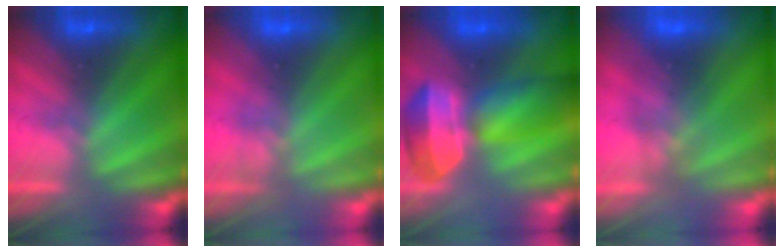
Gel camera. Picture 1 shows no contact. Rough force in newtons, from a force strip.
{"total": 1.8}
{"total": 5.8}
{"total": 10.3}